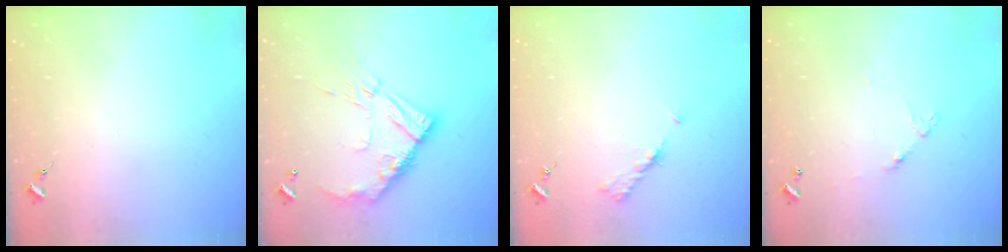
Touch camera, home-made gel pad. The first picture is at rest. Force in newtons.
{"total": 14.5, "press": 14.5, "slide": 1.1}
{"total": 5.3, "press": 5.2, "slide": 0.7}
{"total": 4.6, "press": 4.6, "slide": 0.3}